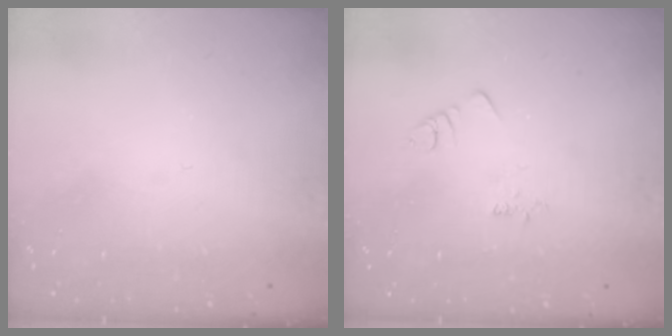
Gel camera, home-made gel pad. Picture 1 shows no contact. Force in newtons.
{"total": 1.9, "press": 1.9, "slide": 0.3}